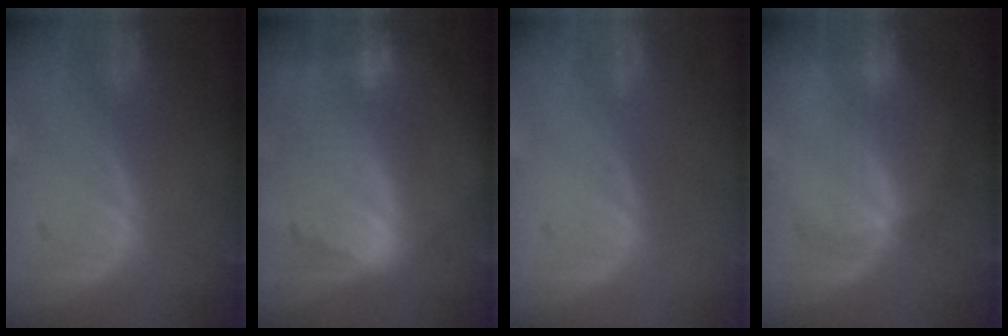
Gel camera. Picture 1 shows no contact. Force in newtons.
{"total": 9.5, "press": 8.2, "slide": 4.8}
{"total": 0.0}
{"total": 2.7, "press": 2.4, "slide": 1.2}